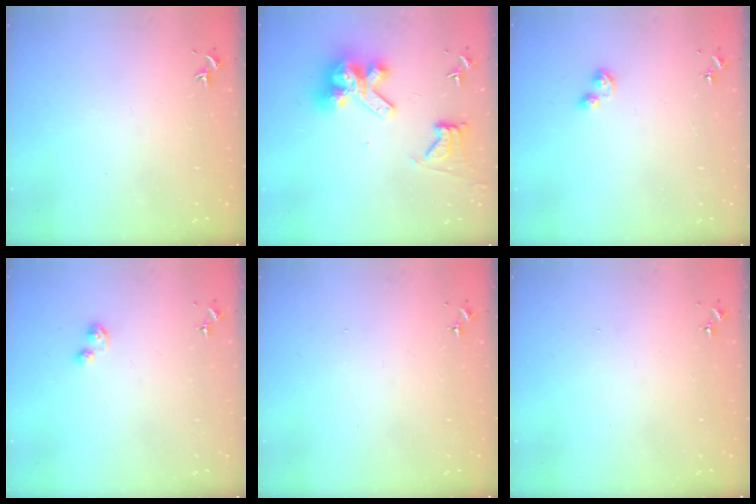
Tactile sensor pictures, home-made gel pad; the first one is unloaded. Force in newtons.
{"total": 14.1, "press": 14.0, "slide": 1.7}
{"total": 3.6, "press": 3.6, "slide": 0.6}
{"total": 2.9, "press": 2.9, "slide": 0.4}
{"total": 0.0}
{"total": 0.0}